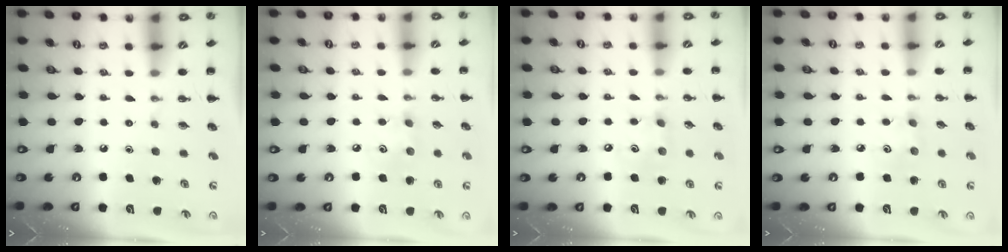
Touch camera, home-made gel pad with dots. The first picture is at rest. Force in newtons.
{"total": 5.1, "press": 5.0, "slide": 1.1}
{"total": 5.2, "press": 5.2, "slide": 0.8}
{"total": 3.9, "press": 3.8, "slide": 0.9}